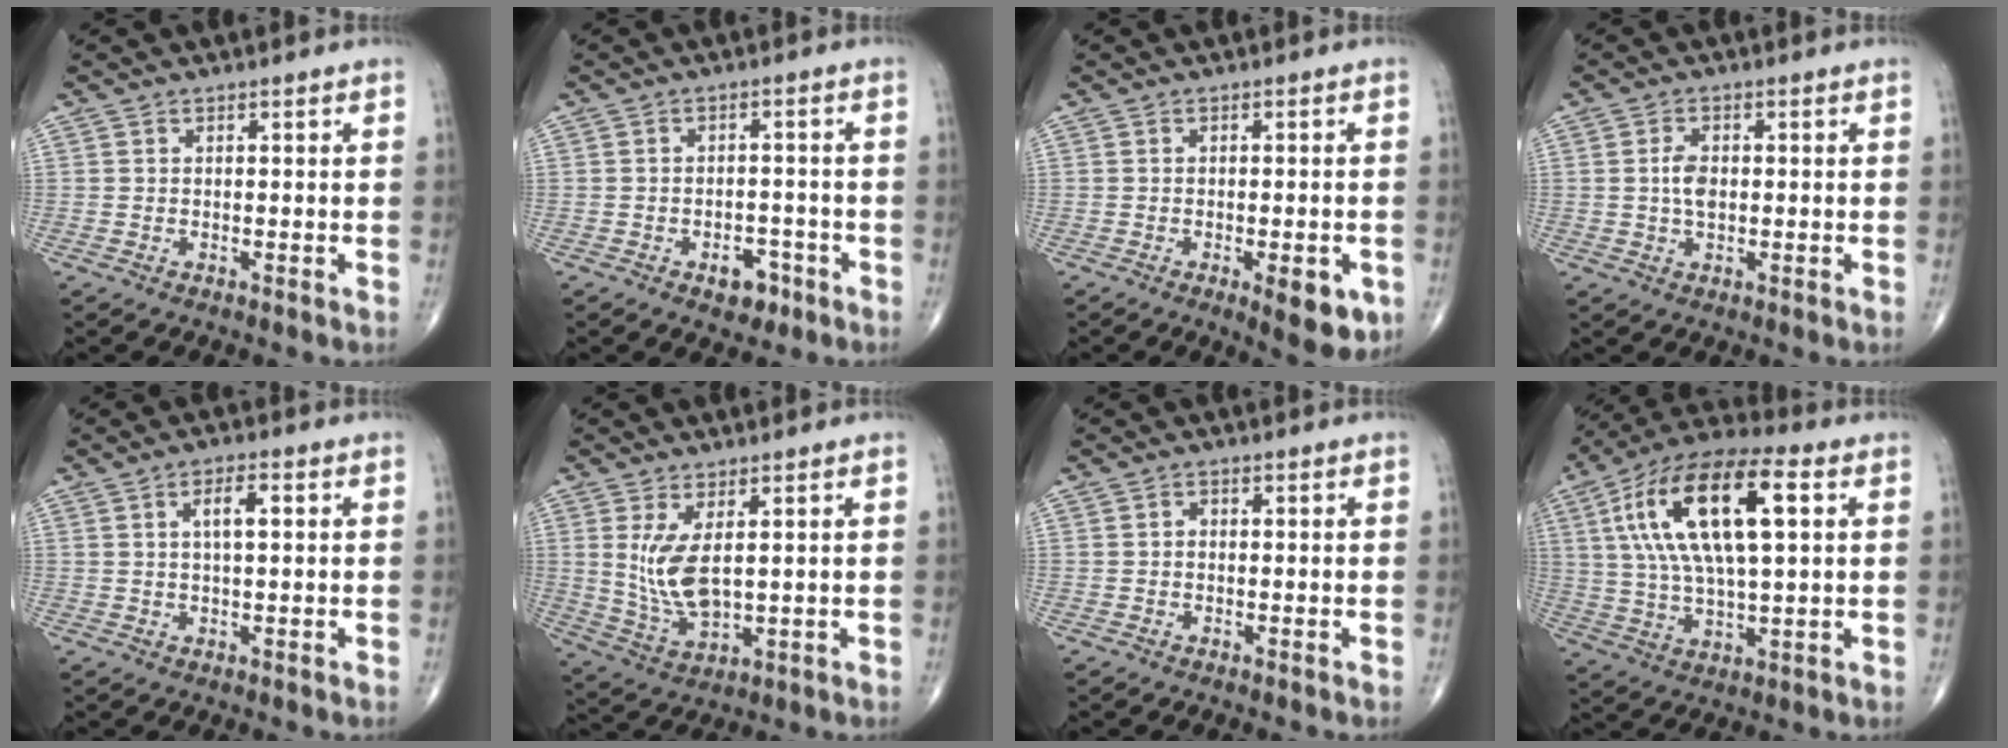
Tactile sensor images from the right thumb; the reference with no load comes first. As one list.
[{"total": 4.6, "force": [-2.5, 2.9, 2.5], "torque": [-0.012, 0.022, -0.032]}, {"total": 7.3, "force": [-2.8, 2.6, 6.2], "torque": [-0.067, -0.003, -0.030]}, {"total": 3.6, "force": [0.1, 2.0, 2.9], "torque": [-0.055, 0.002, 0.000]}, {"total": 4.1, "force": [1.0, 1.4, 3.7], "torque": [-0.057, 0.005, 0.014]}, {"total": 8.3, "force": [1.8, 3.6, 7.3], "torque": [-0.150, -0.022, 0.050]}, {"total": 0.7, "force": [-0.2, 0.6, 0.4], "torque": [0.000, 0.002, -0.009]}, {"total": 21.4, "force": [5.5, 8.3, 18.9], "torque": [-0.354, 0.017, 0.087]}]